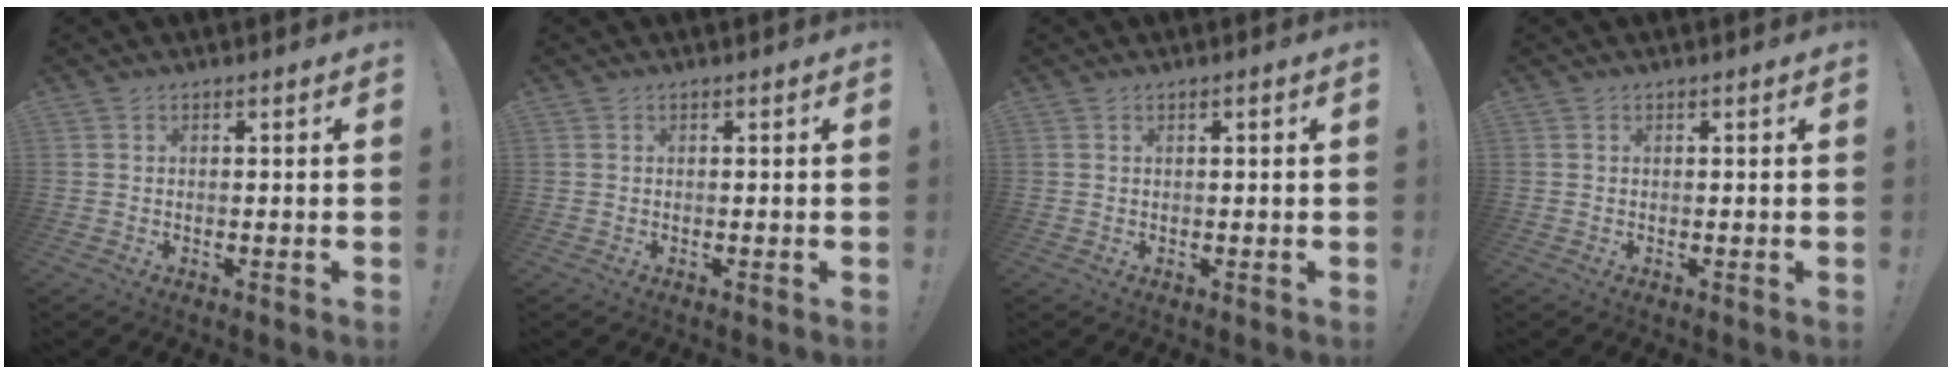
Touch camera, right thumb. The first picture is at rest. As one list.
[{"total": 0.0}, {"total": 0.8, "force": [0.2, -0.2, 0.8], "torque": [-0.006, -0.004, 0.000]}, {"total": 0.0}]